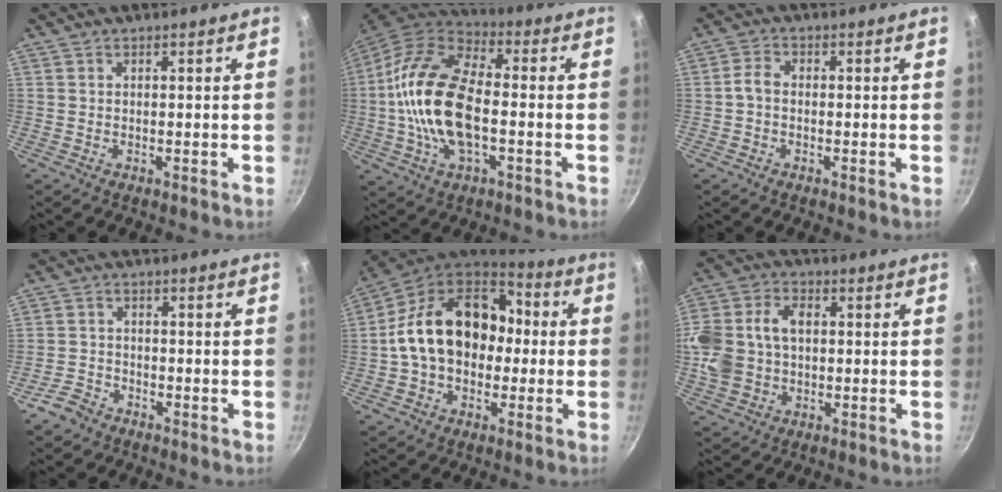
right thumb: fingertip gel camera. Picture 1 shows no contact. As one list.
[{"total": 19.5, "force": [-2.0, 9.9, 16.7], "torque": [-0.335, 0.023, -0.041]}, {"total": 2.8, "force": [-0.6, 1.9, 2.0], "torque": [-0.037, 0.010, -0.018]}, {"total": 3.7, "force": [-2.9, 2.2, 0.8], "torque": [-0.012, 0.016, -0.057]}, {"total": 20.6, "force": [-0.2, 14.3, 14.9], "torque": [-0.234, 0.045, -0.007]}, {"total": 15.5, "force": [0.3, 11.1, 10.8], "torque": [-0.235, 0.024, 0.006]}]